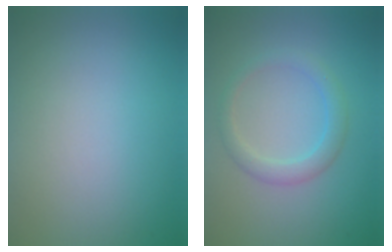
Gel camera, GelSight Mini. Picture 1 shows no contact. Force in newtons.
{"total": 2.3, "press": 2.3, "slide": 0.1}